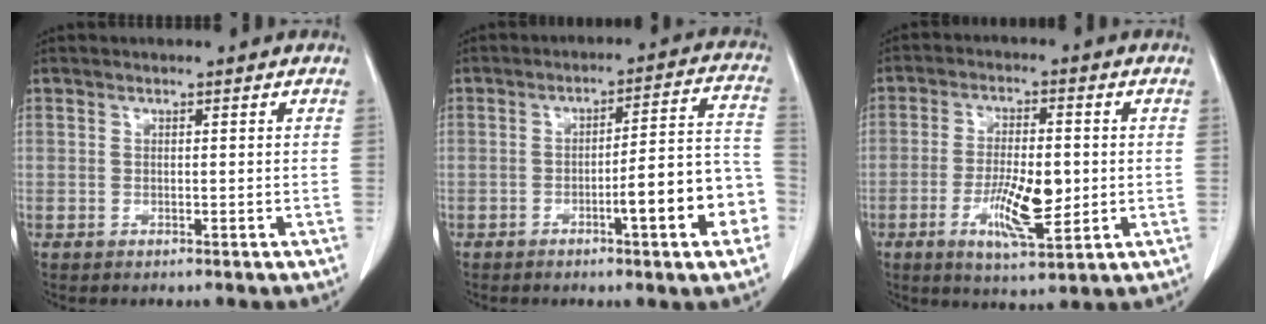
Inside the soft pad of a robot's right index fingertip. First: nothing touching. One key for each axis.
{"total": 12.9, "fx": -4.7, "fy": 1.2, "fz": 12.0, "tx": -0.140, "ty": 0.024, "tz": -0.063}
{"total": 9.1, "fx": -1.8, "fy": 2.5, "fz": 8.6, "tx": -0.156, "ty": -0.008, "tz": -0.025}